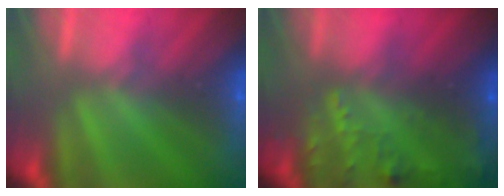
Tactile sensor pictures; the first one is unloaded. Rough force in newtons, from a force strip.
{"total": 7.6}